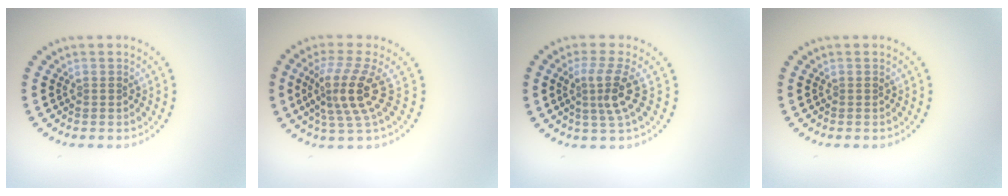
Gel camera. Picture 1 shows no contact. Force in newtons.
{"total": 4.1, "press": 3.0, "slide": 2.8}
{"total": 3.3, "press": 2.3, "slide": 2.4}
{"total": 0.0}